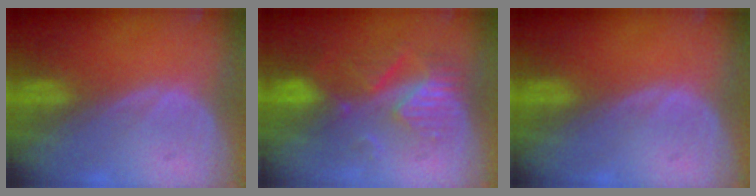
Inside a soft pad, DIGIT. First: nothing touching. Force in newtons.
{"total": 8.9, "press": 7.7, "slide": 4.3}
{"total": 0.0}